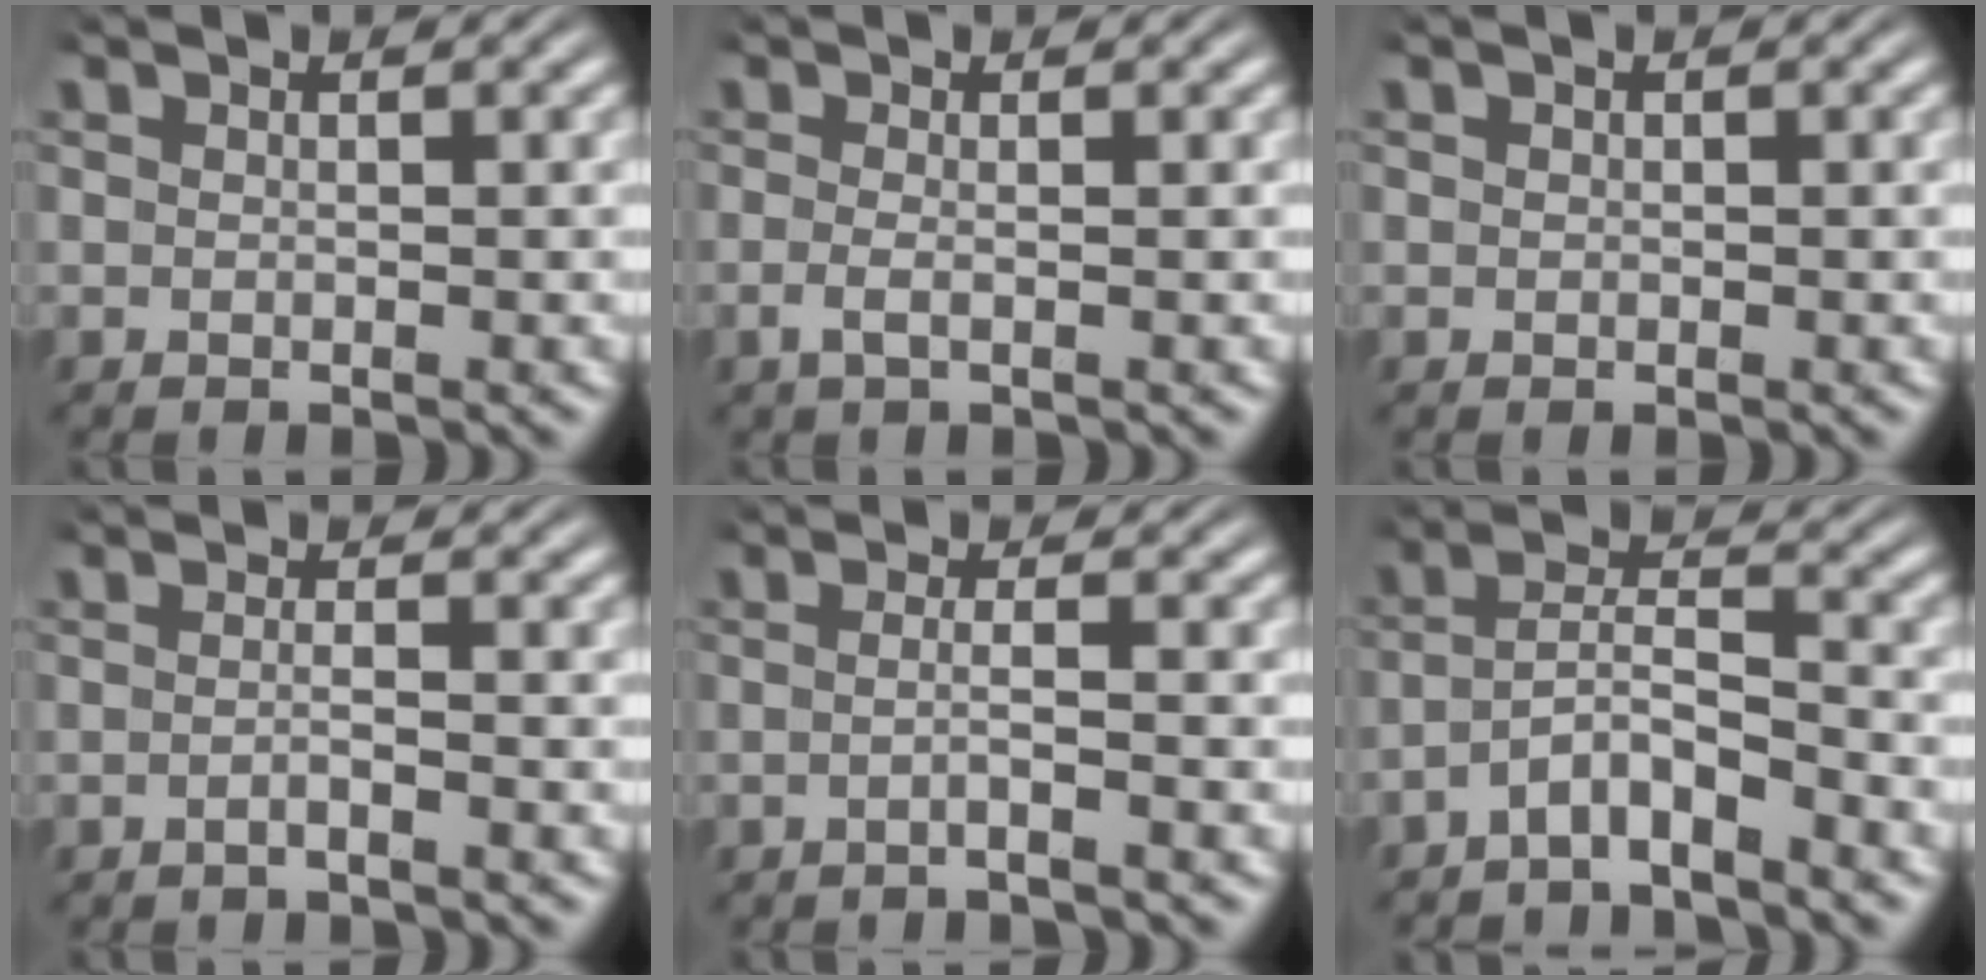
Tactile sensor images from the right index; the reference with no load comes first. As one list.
[{"total": 1.3, "force": [-0.9, 0.0, 1.0], "torque": [-0.034, -0.015, -0.011]}, {"total": 0.0}, {"total": 1.6, "force": [-1.2, -0.2, 1.1], "torque": [-0.022, -0.005, -0.023]}, {"total": 2.2, "force": [-1.4, -0.6, 1.7], "torque": [-0.032, -0.006, -0.023]}, {"total": 5.3, "force": [-3.3, 3.3, 2.6], "torque": [-0.061, -0.018, -0.057]}]